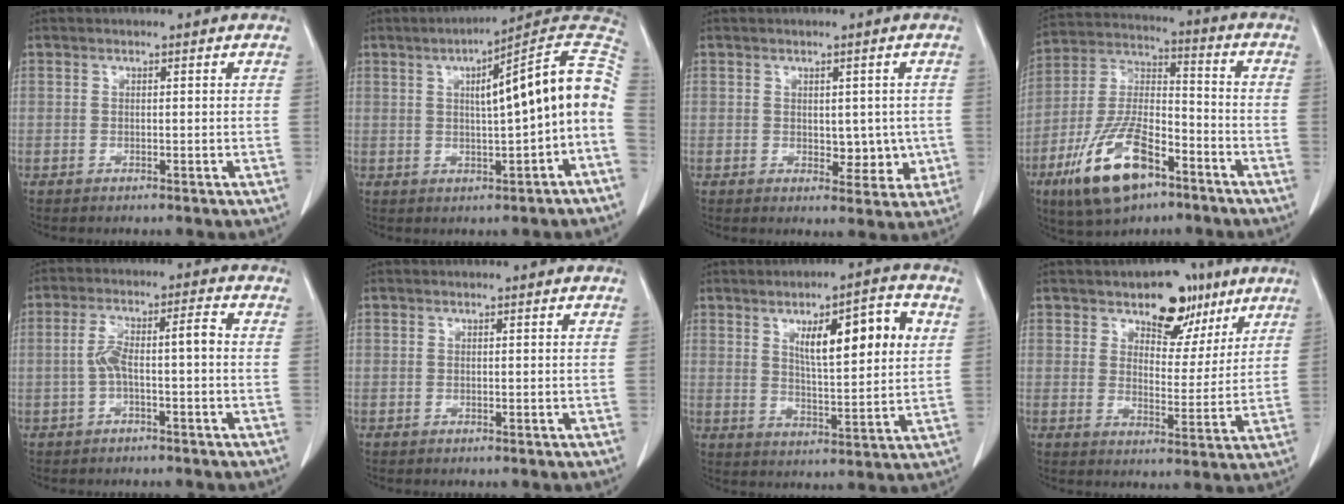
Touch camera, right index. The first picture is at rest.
{"total": 14.1, "force": [0.4, 1.0, 14.1], "torque": [-0.187, 0.039, 0.002]}
{"total": 4.5, "force": [-0.1, 2.8, 3.5], "torque": [-0.033, -0.002, 0.008]}
{"total": 15.7, "force": [-8.6, 5.9, 11.7], "torque": [-0.241, -0.002, -0.151]}
{"total": 5.9, "force": [-0.8, 1.2, 5.7], "torque": [-0.114, 0.034, -0.011]}
{"total": 0.0}
{"total": 11.8, "force": [4.2, 2.3, 10.8], "torque": [-0.166, 0.007, 0.067]}
{"total": 8.6, "force": [5.6, 4.9, 4.2], "torque": [-0.048, 0.005, 0.085]}